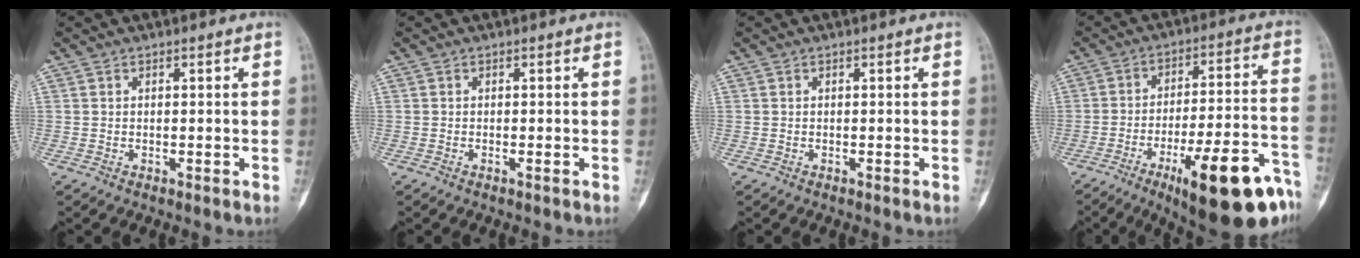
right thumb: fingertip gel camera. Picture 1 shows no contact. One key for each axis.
{"total": 0.0}
{"total": 0.0}
{"total": 22.4, "fx": -12.2, "fy": 5.7, "fz": 17.9, "tx": -0.202, "ty": 0.068, "tz": -0.173}